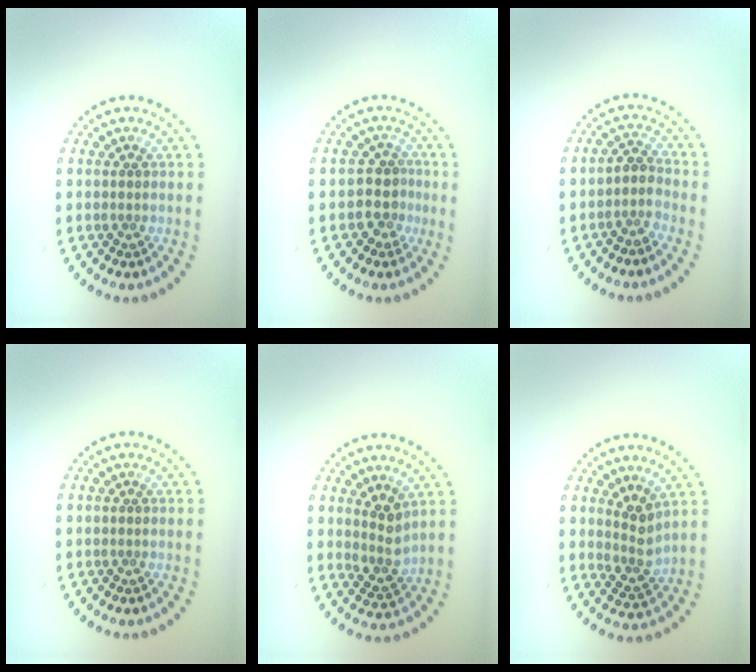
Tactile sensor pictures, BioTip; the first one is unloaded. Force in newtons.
{"total": 2.6, "press": 2.1, "slide": 1.6}
{"total": 2.0, "press": 1.6, "slide": 1.2}
{"total": 0.0}
{"total": 2.7, "press": 2.1, "slide": 1.6}
{"total": 2.5, "press": 1.9, "slide": 1.6}